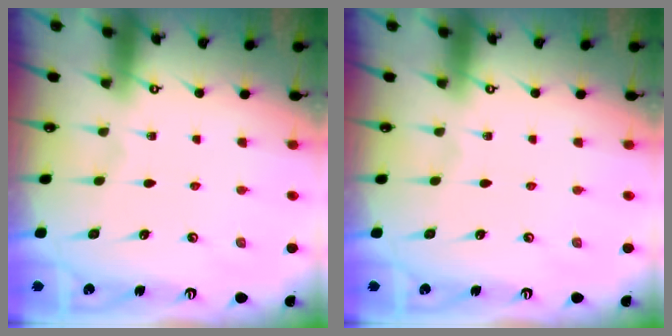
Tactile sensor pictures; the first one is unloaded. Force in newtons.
{"total": 0.0}